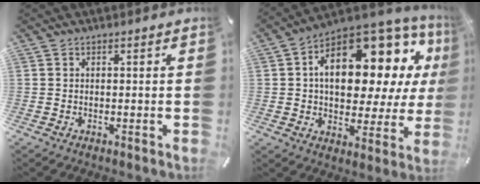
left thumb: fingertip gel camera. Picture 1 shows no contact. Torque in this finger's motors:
{"motor_torque": [2.57, 2.44, 1.49, 0.28, 0.69]}